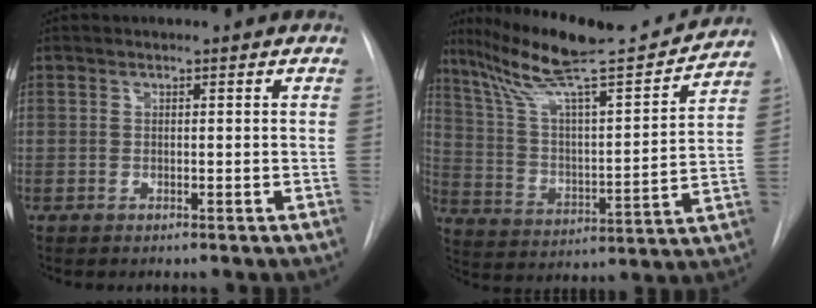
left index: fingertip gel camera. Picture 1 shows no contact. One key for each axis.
{"total": 23.2, "fx": 20.0, "fy": 2.2, "fz": 11.6, "tx": -0.196, "ty": 0.001, "tz": 0.306}